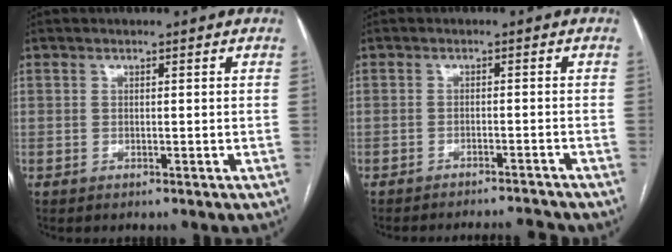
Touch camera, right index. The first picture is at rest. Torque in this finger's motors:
{"motor_torque": [0.16, -0.15, 0.39, 0.04]}